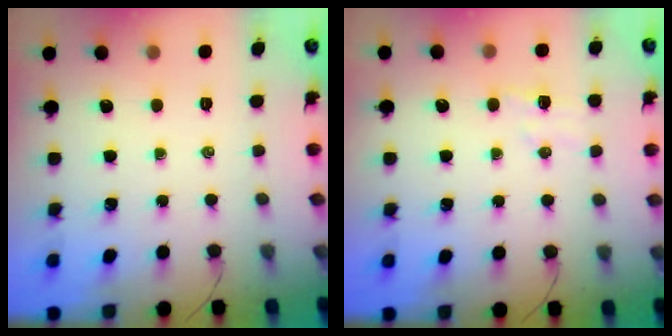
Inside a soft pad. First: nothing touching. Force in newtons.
{"total": 4.2, "press": 4.1, "slide": 1.0}